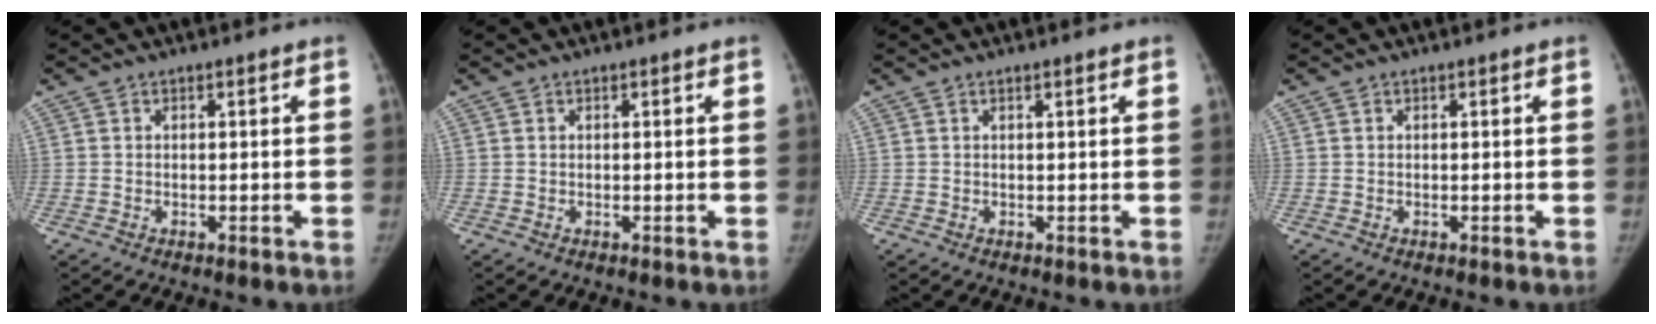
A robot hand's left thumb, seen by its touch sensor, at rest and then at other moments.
{"total": 0.0}
{"total": 0.5, "force": [0.4, -0.1, 0.3], "torque": [-0.008, -0.003, 0.013]}
{"total": 0.0}